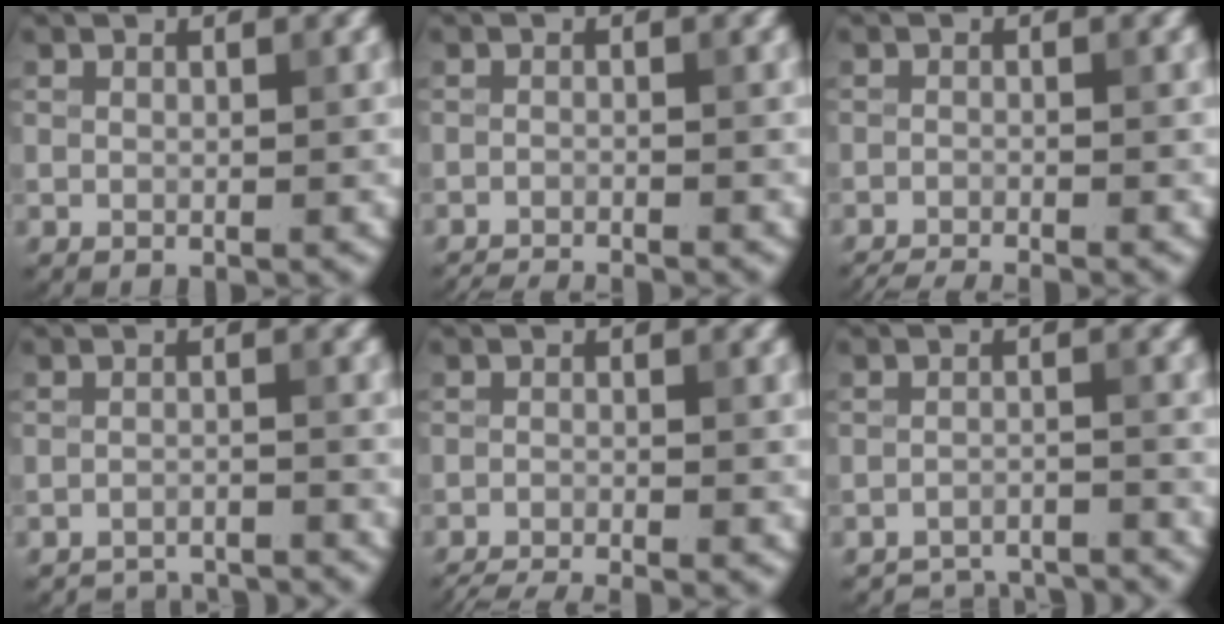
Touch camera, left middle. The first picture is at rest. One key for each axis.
{"total": 3.7, "fx": -3.6, "fy": 0.4, "fz": 0.9, "tx": -0.015, "ty": -0.013, "tz": -0.057}
{"total": 3.9, "fx": -3.6, "fy": 0.4, "fz": 1.3, "tx": -0.021, "ty": -0.017, "tz": -0.061}
{"total": 4.9, "fx": -4.9, "fy": 0.5, "fz": 0.5, "tx": -0.005, "ty": -0.004, "tz": -0.075}
{"total": 4.9, "fx": -4.5, "fy": 0.6, "fz": 1.8, "tx": -0.027, "ty": -0.021, "tz": -0.074}
{"total": 6.2, "fx": -6.1, "fy": 0.9, "fz": 0.7, "tx": -0.012, "ty": -0.006, "tz": -0.088}